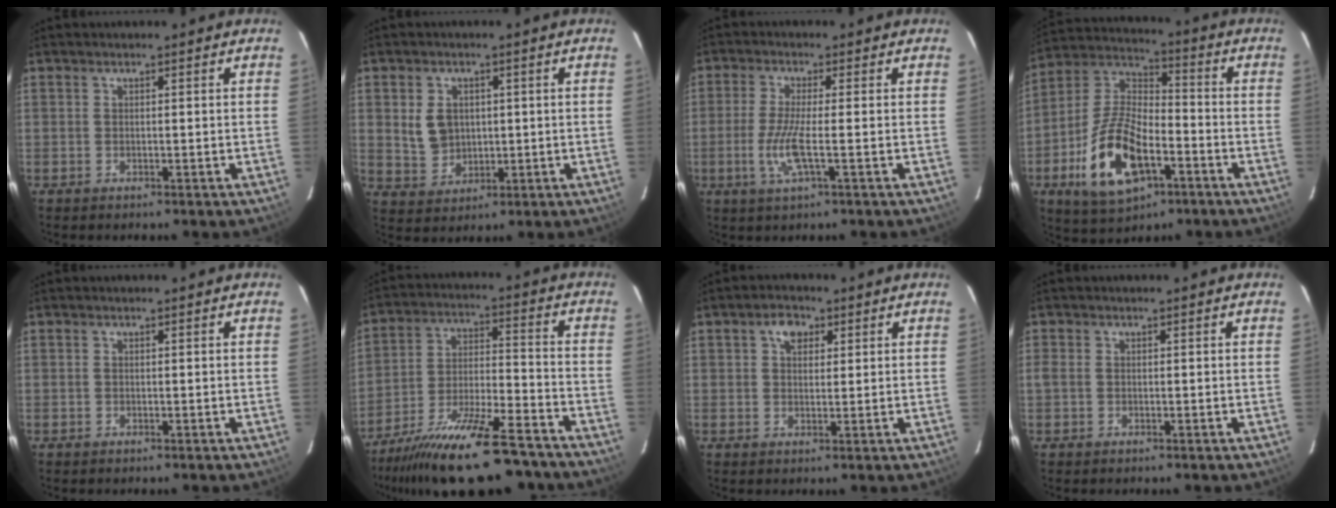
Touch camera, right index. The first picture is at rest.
{"total": 6.2, "force": [0.9, 5.1, 3.4], "torque": [-0.072, 0.006, 0.030]}
{"total": 6.2, "force": [-1.6, 0.3, 6.0], "torque": [-0.132, -0.006, -0.035]}
{"total": 17.3, "force": [-6.9, 8.6, 13.3], "torque": [-0.281, 0.003, -0.120]}
{"total": 0.0}
{"total": 22.9, "force": [-18.8, 4.9, 12.2], "torque": [-0.224, -0.036, -0.290]}
{"total": 3.7, "force": [1.6, 2.7, 2.1], "torque": [-0.029, 0.014, 0.026]}
{"total": 1.4, "force": [-0.4, 1.1, 0.7], "torque": [-0.014, 0.000, -0.011]}